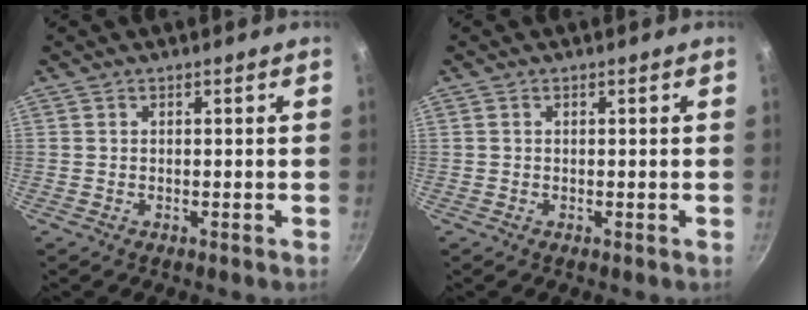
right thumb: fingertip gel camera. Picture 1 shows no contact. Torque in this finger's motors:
{"motor_torque": [-0.08, 0.24, -0.27, 0.21, -0.02]}